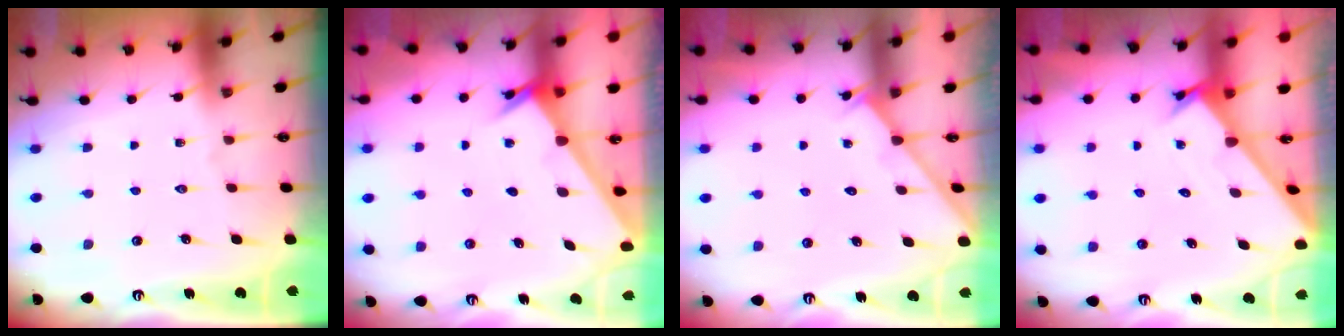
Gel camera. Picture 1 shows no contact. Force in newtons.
{"total": 2.5, "press": 2.5, "slide": 0.2}
{"total": 2.0, "press": 2.0, "slide": 0.2}
{"total": 1.7, "press": 1.7, "slide": 0.1}